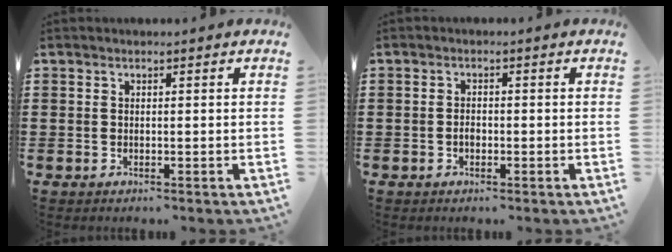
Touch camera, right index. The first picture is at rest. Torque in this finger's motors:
{"motor_torque": [0.47, -0.40, 0.21, 0.06]}